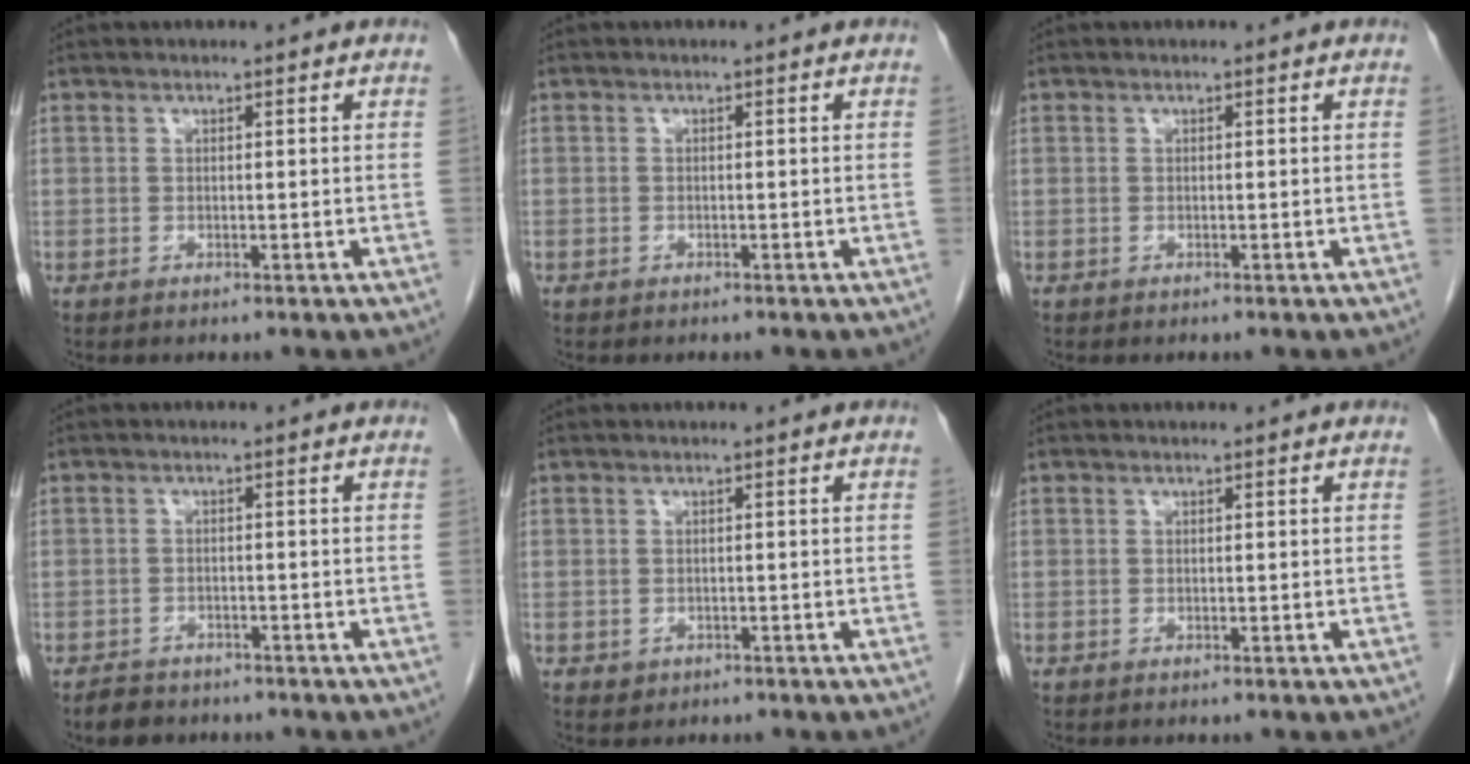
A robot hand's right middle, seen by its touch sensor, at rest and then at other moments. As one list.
[{"total": 0.5, "force": [-0.4, 0.4, 0.0], "torque": [-0.006, 0.003, -0.008]}, {"total": 0.0}, {"total": 3.2, "force": [-2.7, 1.7, 0.6], "torque": [-0.022, -0.002, -0.042]}, {"total": 1.0, "force": [-0.5, 0.8, 0.2], "torque": [-0.008, 0.000, -0.002]}, {"total": 0.0}]